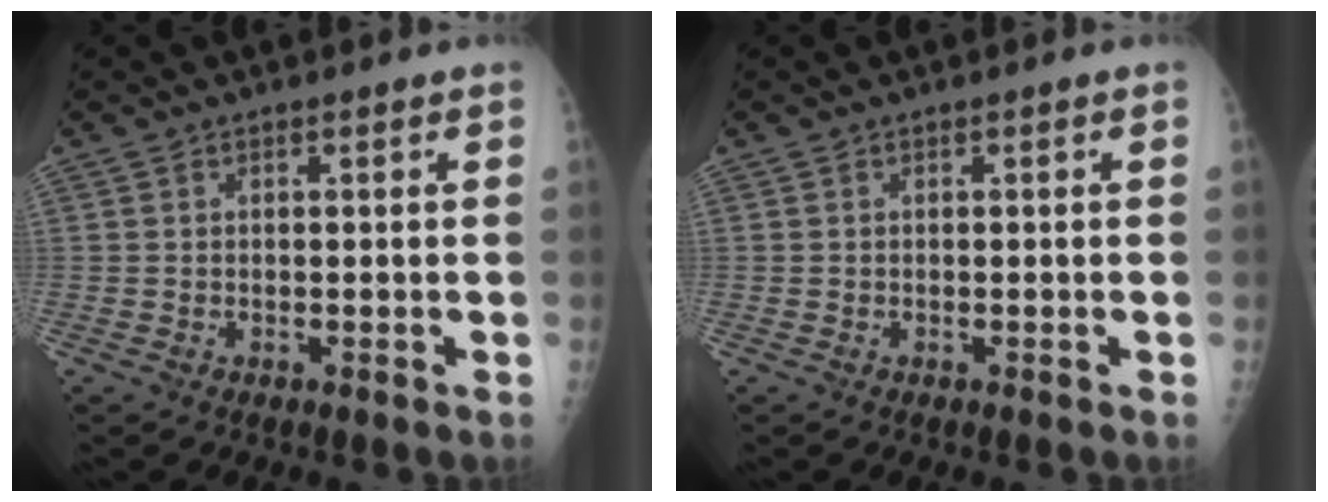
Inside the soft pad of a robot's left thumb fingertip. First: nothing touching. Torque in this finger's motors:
{"motor_torque": [0.00, 0.00, -0.04, -0.03, 0.00]}